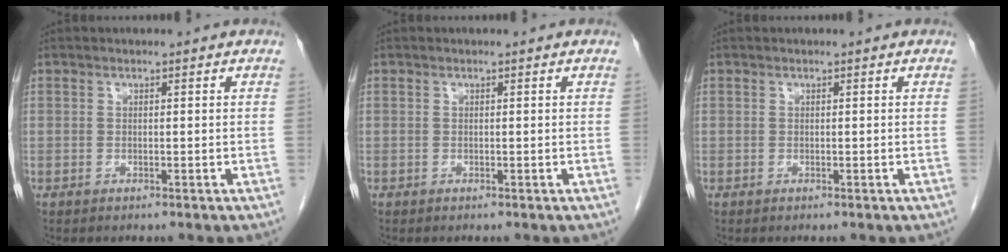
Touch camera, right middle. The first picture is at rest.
{"total": 0.0}
{"total": 0.0}